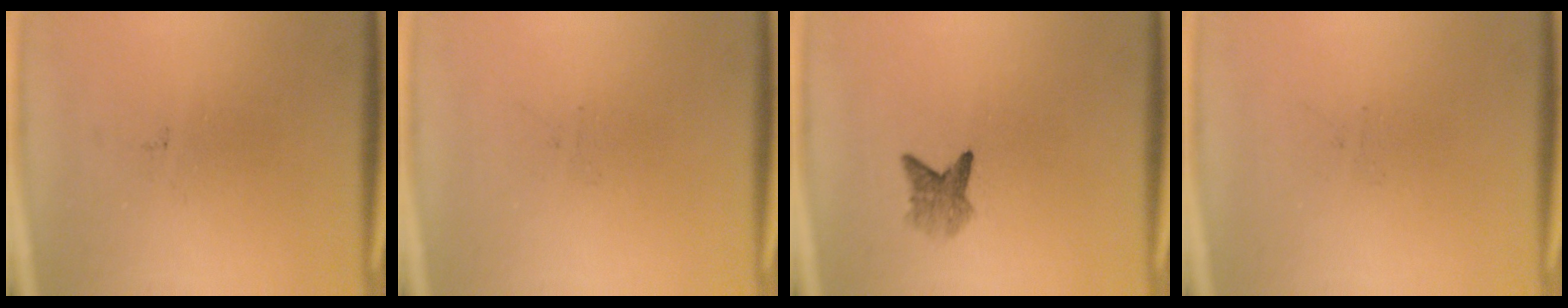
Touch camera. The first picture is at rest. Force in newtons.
{"total": 0.0}
{"total": 2.6}
{"total": 0.0}